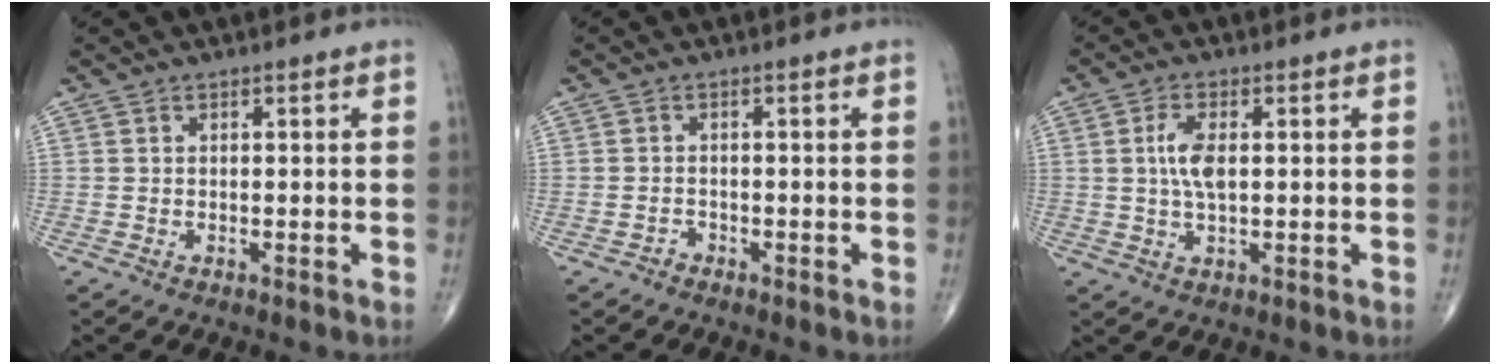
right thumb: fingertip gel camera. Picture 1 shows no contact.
{"total": 0.9, "force": [-0.8, 0.4, -0.1], "torque": [0.003, 0.001, -0.020]}
{"total": 5.2, "force": [0.7, 2.2, 4.7], "torque": [-0.101, 0.000, 0.012]}